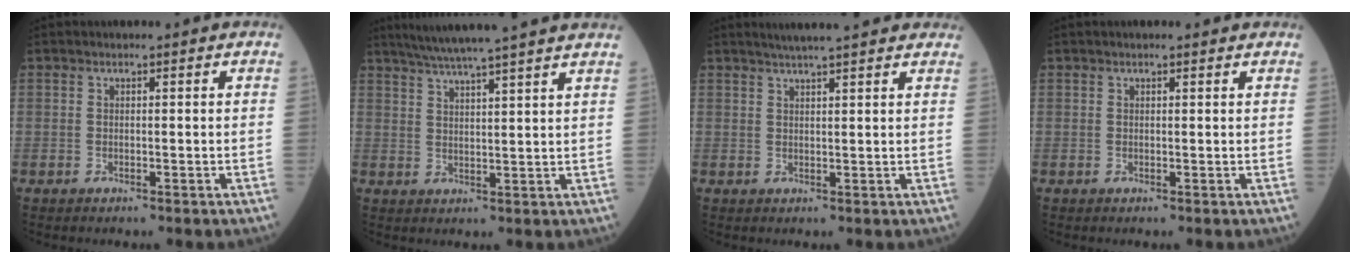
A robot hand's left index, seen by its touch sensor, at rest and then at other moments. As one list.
[{"total": 14.3, "force": [12.4, -1.1, 7.1], "torque": [-0.119, 0.013, 0.165]}, {"total": 10.1, "force": [8.7, 1.0, 5.1], "torque": [-0.069, 0.032, 0.104]}, {"total": 1.6, "force": [1.4, 0.4, 0.7], "torque": [-0.011, 0.017, 0.014]}]